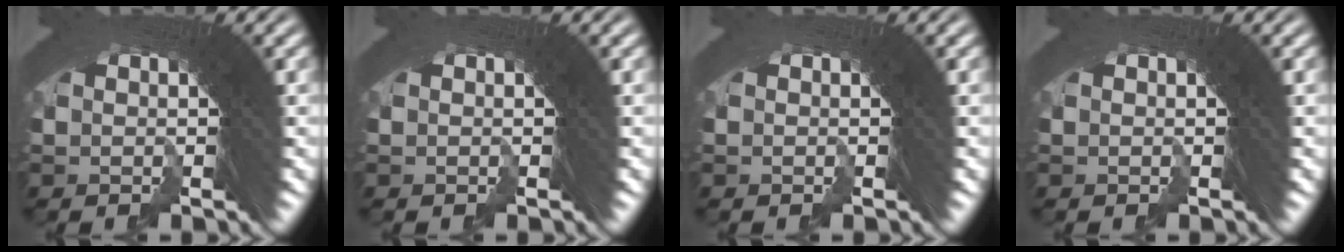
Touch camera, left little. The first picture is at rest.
{"total": 0.0}
{"total": 0.0}
{"total": 0.0}